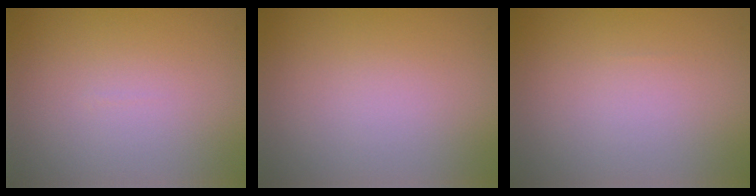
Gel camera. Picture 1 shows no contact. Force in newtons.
{"total": 0.0}
{"total": 0.0}